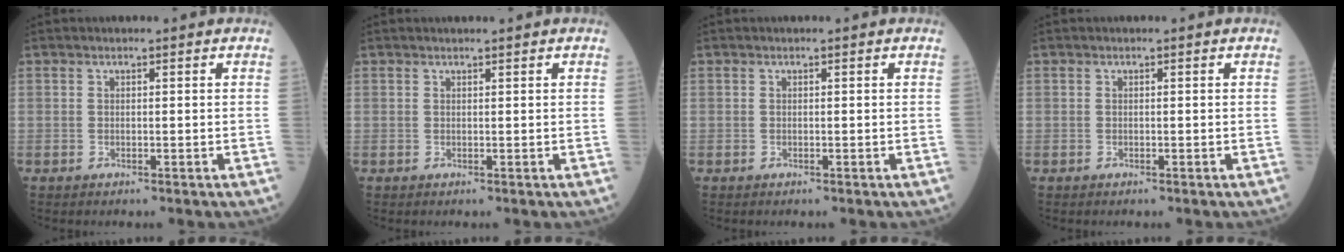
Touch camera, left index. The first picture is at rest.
{"total": 1.0, "force": [0.9, 0.0, 0.4], "torque": [-0.002, 0.008, 0.014]}
{"total": 0.0}
{"total": 0.0}